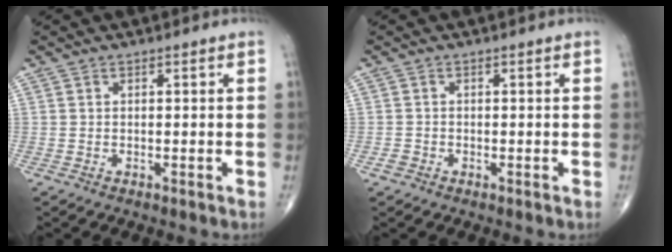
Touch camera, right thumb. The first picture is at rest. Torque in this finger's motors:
{"motor_torque": [-0.14, -0.05, -0.14, -0.11, 0.03]}